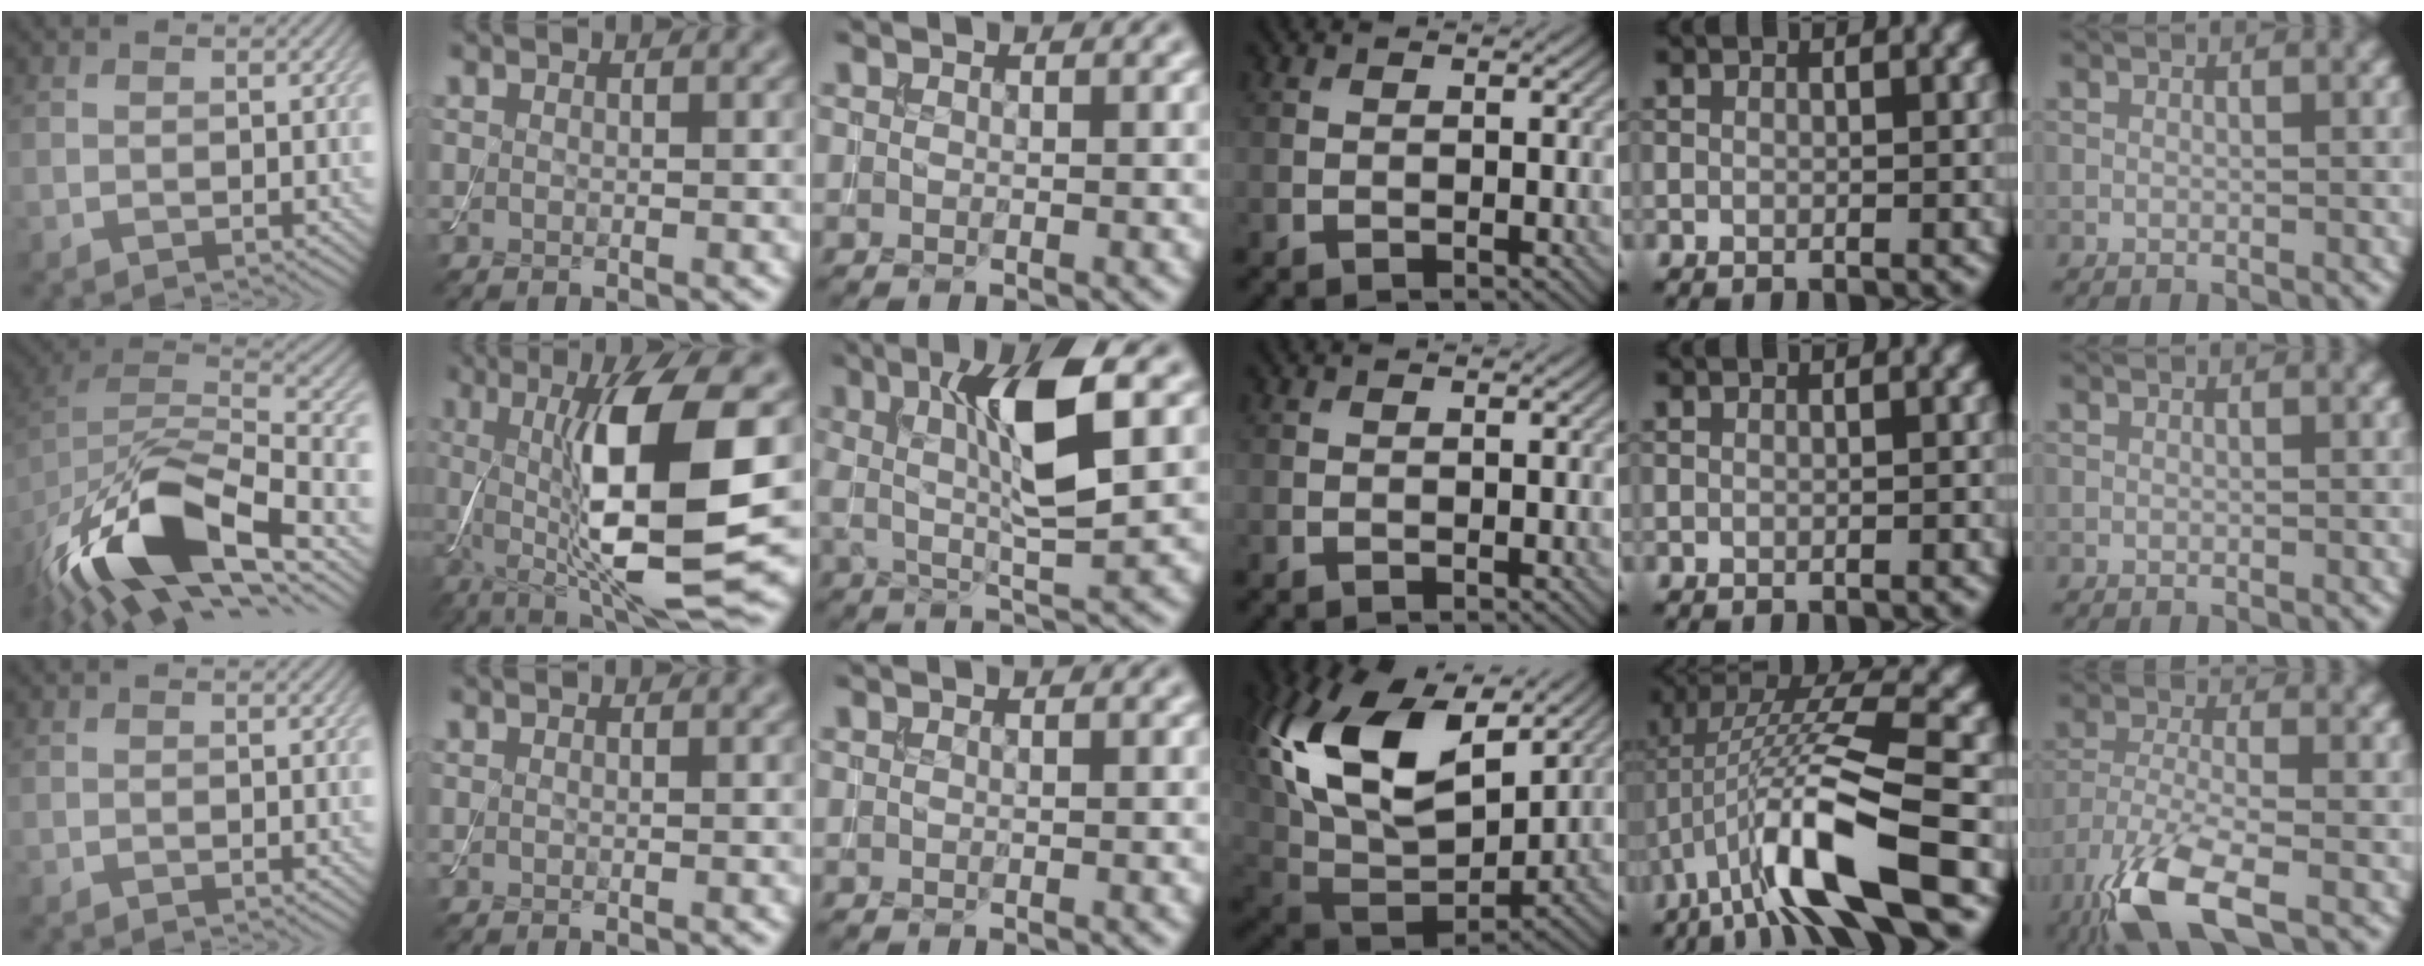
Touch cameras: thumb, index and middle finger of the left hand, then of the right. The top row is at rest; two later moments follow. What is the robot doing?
{"motion": "assemble", "object": "toy tower of hanoi"}